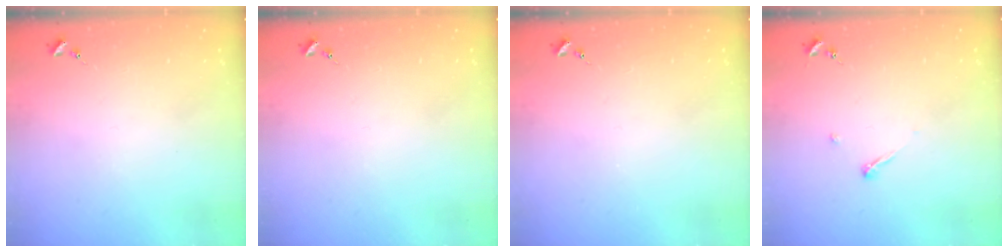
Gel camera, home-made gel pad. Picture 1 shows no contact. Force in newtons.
{"total": 0.0}
{"total": 0.0}
{"total": 3.4, "press": 3.4, "slide": 0.4}